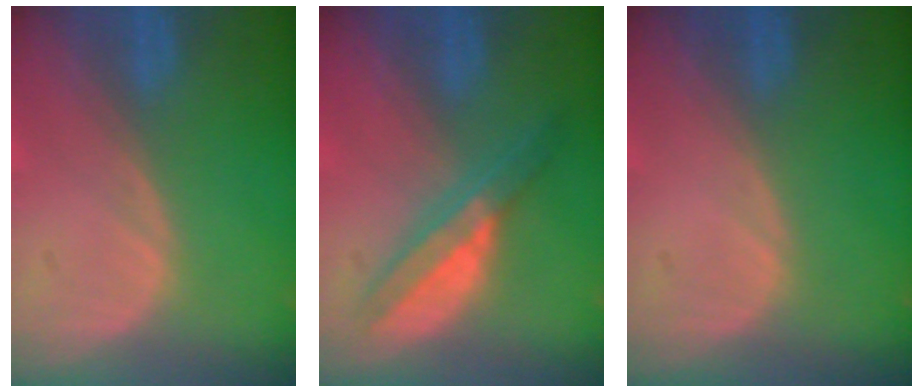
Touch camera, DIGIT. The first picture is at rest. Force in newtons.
{"total": 5.7, "press": 5.3, "slide": 1.9}
{"total": 0.0}